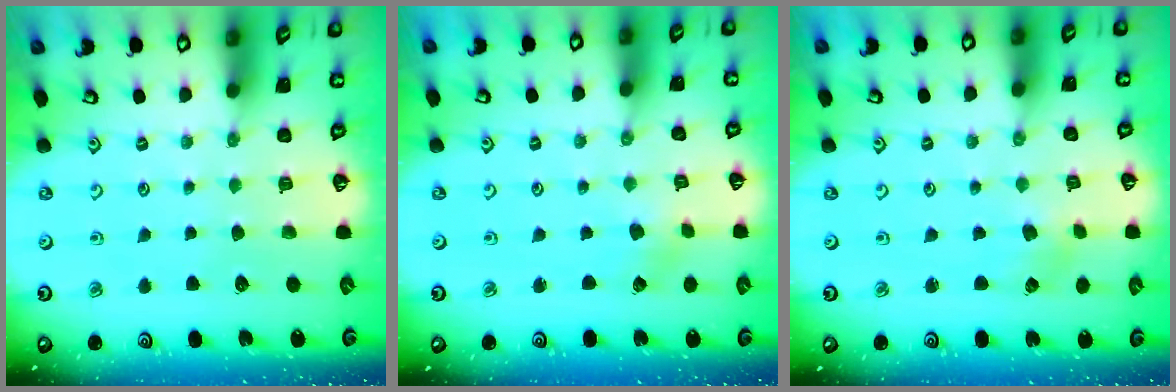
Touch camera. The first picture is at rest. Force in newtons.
{"total": 1.5, "press": 1.4, "slide": 0.2}
{"total": 3.6, "press": 3.5, "slide": 0.7}